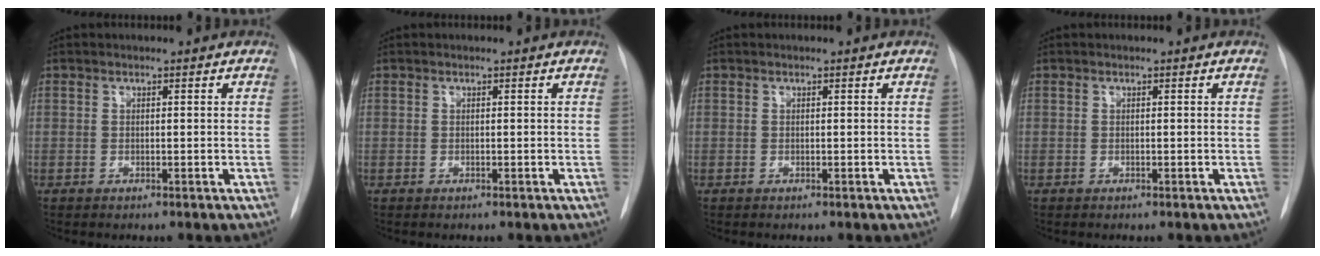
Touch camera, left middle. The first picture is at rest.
{"total": 0.0}
{"total": 0.0}
{"total": 0.0}